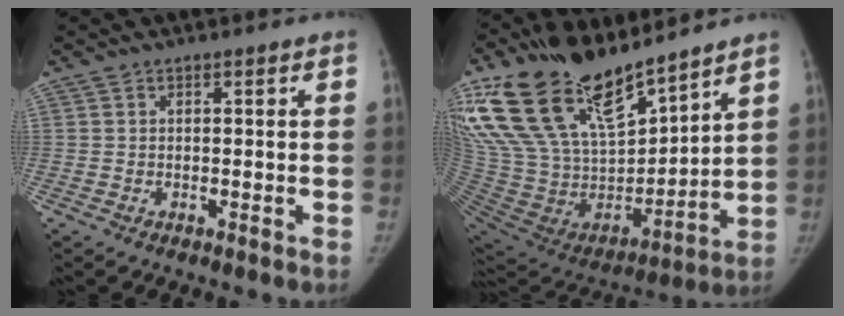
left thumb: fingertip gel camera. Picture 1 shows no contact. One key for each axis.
{"total": 28.2, "fx": 21.0, "fy": 11.1, "fz": 15.2, "tx": -0.274, "ty": -0.084, "tz": 0.394}